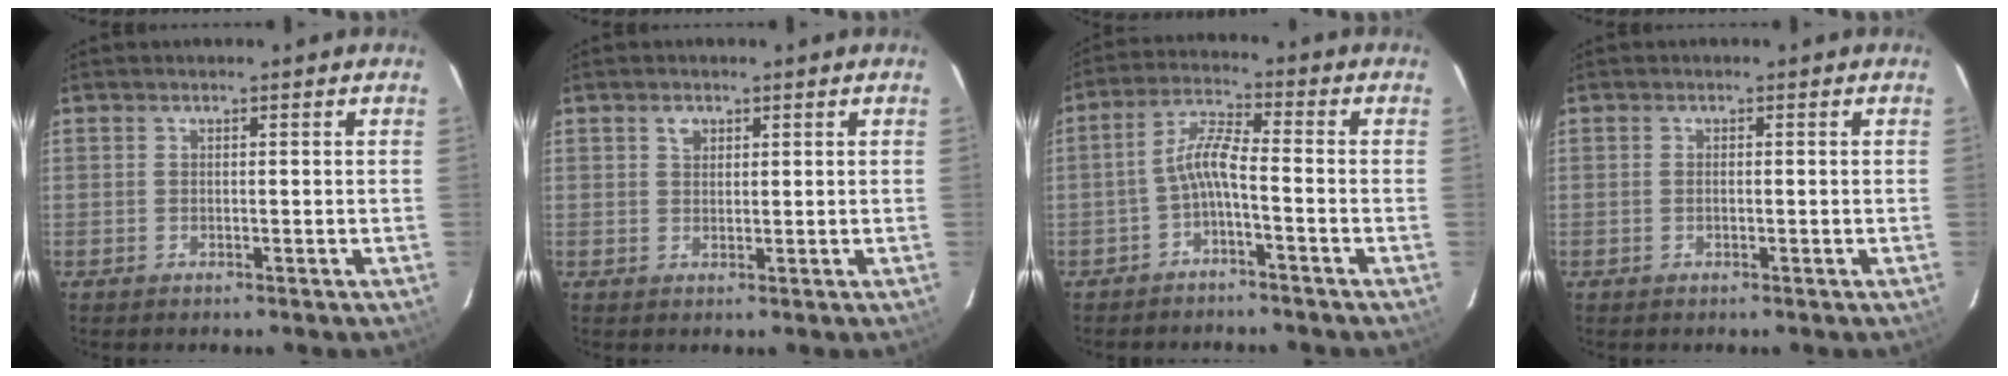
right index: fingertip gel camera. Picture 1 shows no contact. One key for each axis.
{"total": 1.8, "fx": 0.9, "fy": 1.3, "fz": 0.8, "tx": -0.011, "ty": 0.006, "tz": 0.016}
{"total": 5.1, "fx": -2.4, "fy": 0.5, "fz": 4.5, "tx": -0.107, "ty": 0.016, "tz": -0.045}
{"total": 0.6, "fx": -0.2, "fy": 0.3, "fz": 0.5, "tx": -0.011, "ty": 0.000, "tz": -0.004}